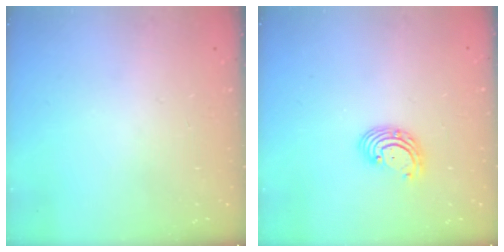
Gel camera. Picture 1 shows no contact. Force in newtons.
{"total": 3.9, "press": 3.9, "slide": 0.3}